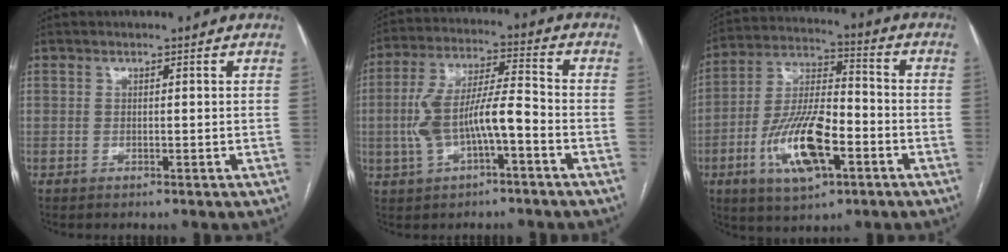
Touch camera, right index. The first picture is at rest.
{"total": 11.2, "force": [-2.8, 3.0, 10.5], "torque": [-0.210, 0.025, -0.043]}
{"total": 14.8, "force": [-5.5, 5.2, 12.7], "torque": [-0.253, 0.004, -0.094]}